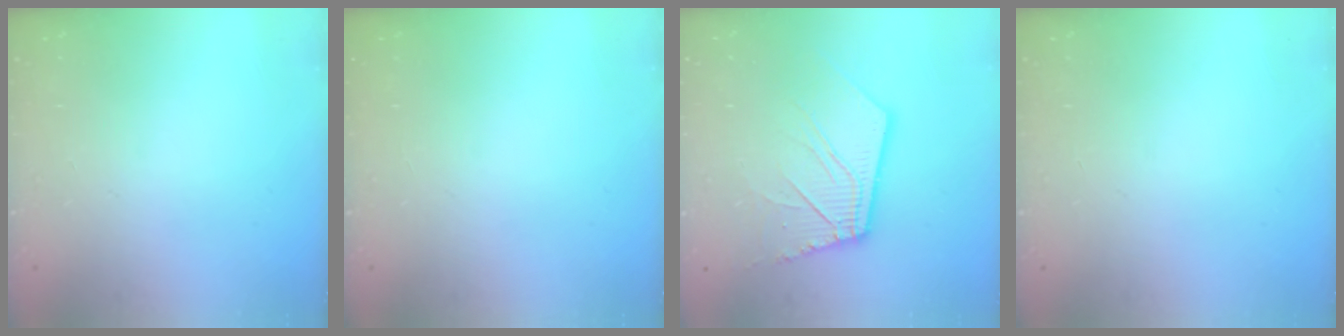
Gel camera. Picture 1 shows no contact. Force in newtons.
{"total": 0.0}
{"total": 12.4, "press": 12.3, "slide": 1.7}
{"total": 0.0}